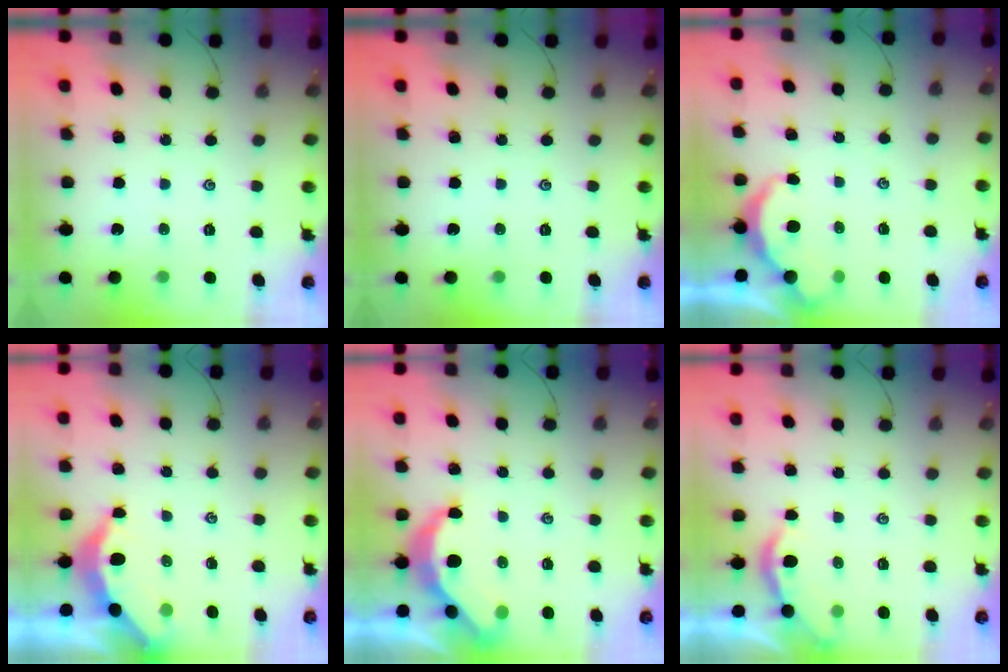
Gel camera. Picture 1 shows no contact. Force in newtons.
{"total": 0.0}
{"total": 2.7, "press": 2.7, "slide": 0.3}
{"total": 3.8, "press": 3.7, "slide": 0.4}
{"total": 5.5, "press": 5.5, "slide": 0.4}
{"total": 1.9, "press": 1.9, "slide": 0.4}